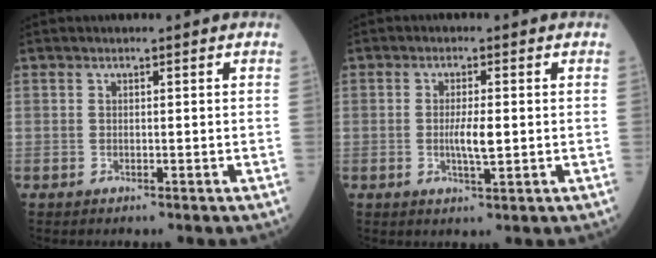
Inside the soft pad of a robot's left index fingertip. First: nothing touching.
{"total": 3.4, "force": [-0.1, 0.5, 3.4], "torque": [-0.066, -0.004, -0.001]}